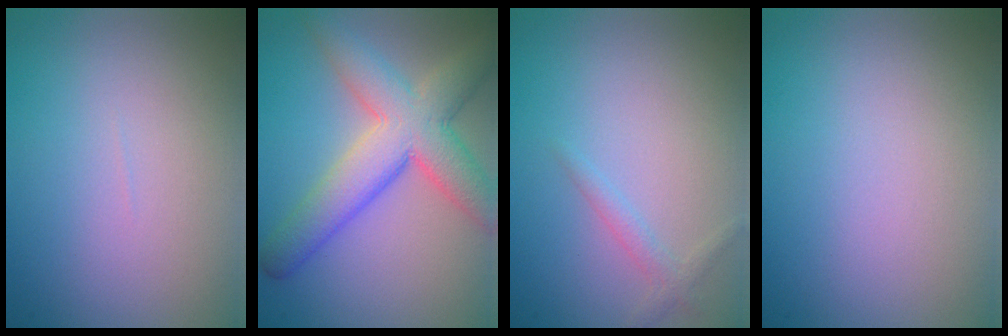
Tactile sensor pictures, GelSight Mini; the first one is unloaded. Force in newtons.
{"total": 7.4, "press": 7.4, "slide": 0.2}
{"total": 1.1, "press": 1.1, "slide": 0.0}
{"total": 0.0}